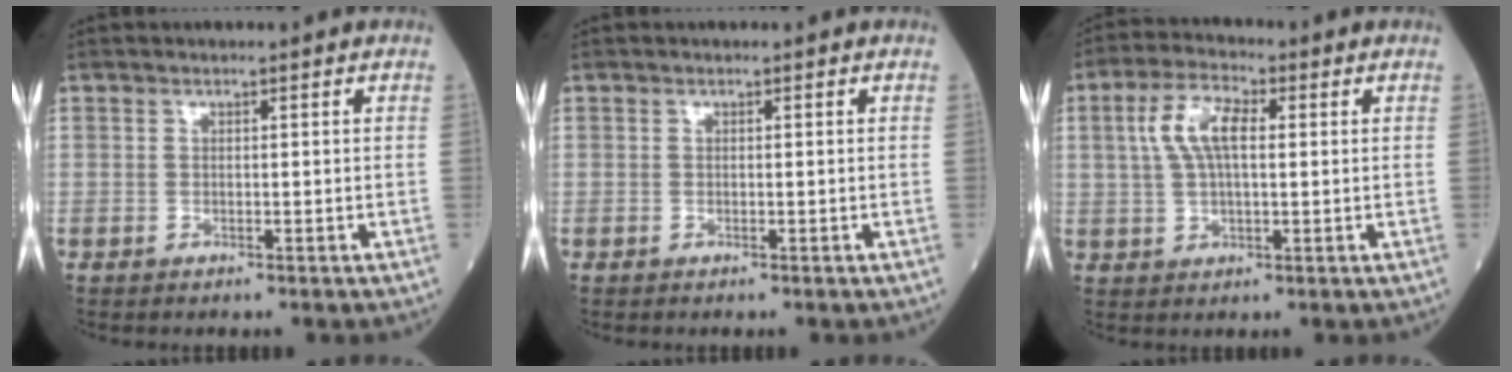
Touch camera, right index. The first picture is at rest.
{"total": 0.0}
{"total": 6.9, "force": [1.6, 2.7, 6.2], "torque": [-0.132, 0.016, 0.031]}